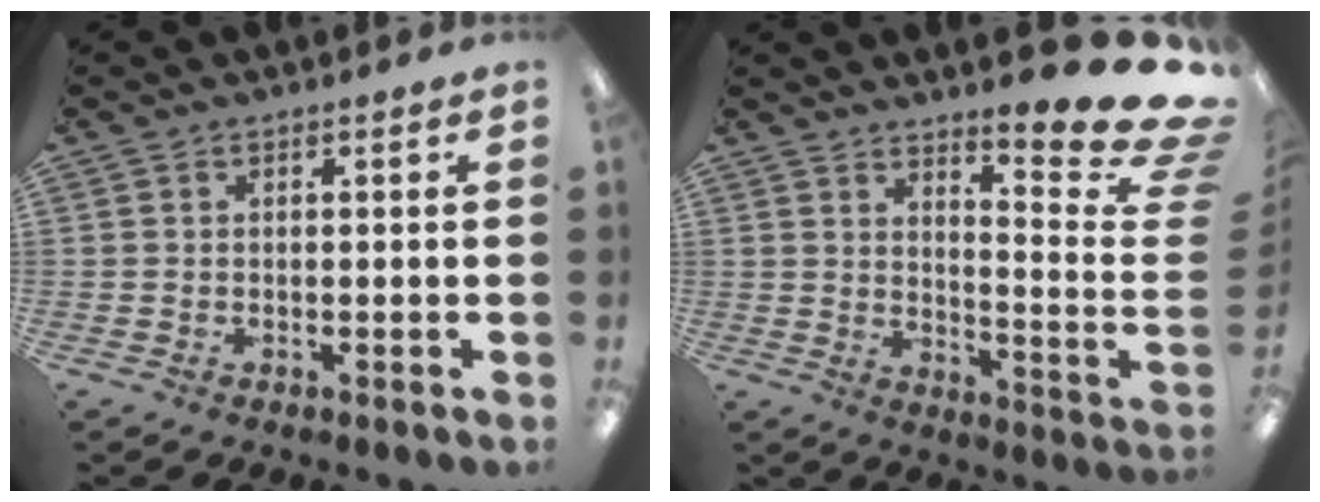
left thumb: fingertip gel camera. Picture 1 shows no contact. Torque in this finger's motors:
{"motor_torque": [0.33, 0.13, 1.02, -1.75, 0.15]}